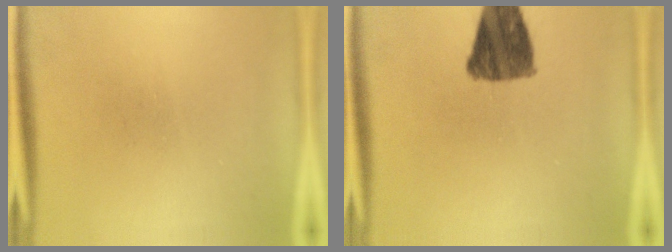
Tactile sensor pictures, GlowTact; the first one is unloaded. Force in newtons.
{"total": 10.9}